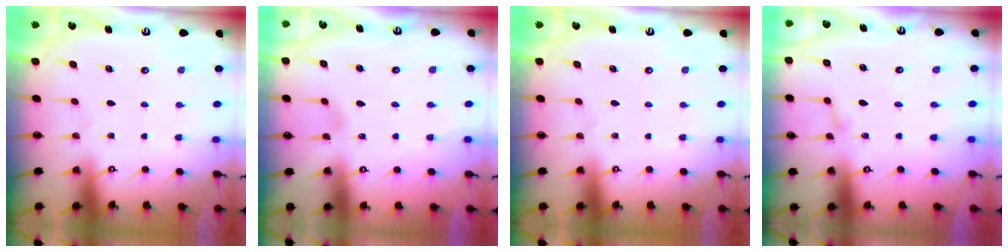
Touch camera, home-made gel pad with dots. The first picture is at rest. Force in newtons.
{"total": 2.8, "press": 2.7, "slide": 0.5}
{"total": 0.0}
{"total": 1.7, "press": 1.7, "slide": 0.2}